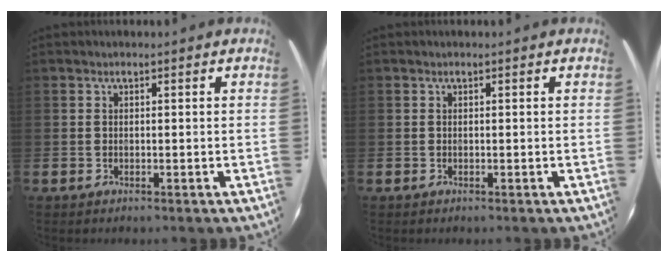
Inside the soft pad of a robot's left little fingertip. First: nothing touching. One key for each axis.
{"total": 0.0}